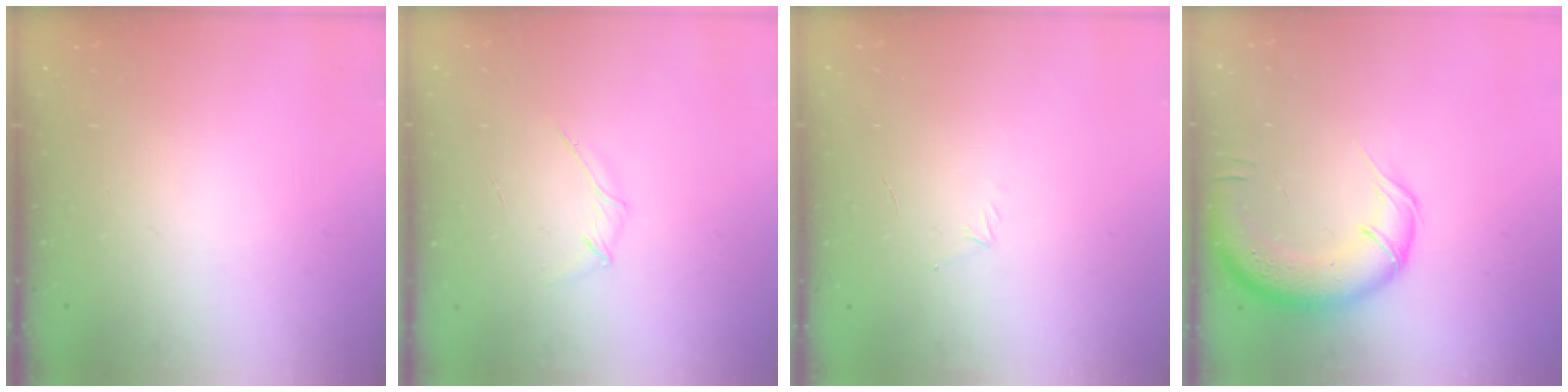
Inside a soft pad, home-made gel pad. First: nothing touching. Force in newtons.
{"total": 3.3, "press": 3.2, "slide": 0.9}
{"total": 3.2, "press": 3.1, "slide": 0.8}
{"total": 14.0, "press": 13.7, "slide": 2.9}